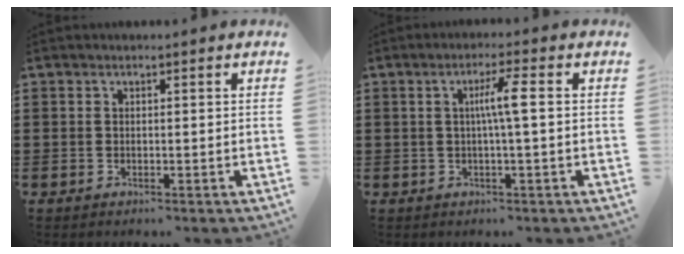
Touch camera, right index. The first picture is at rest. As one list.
[{"total": 4.2, "force": [0.2, -0.2, 4.2], "torque": [-0.079, 0.000, -0.003]}]